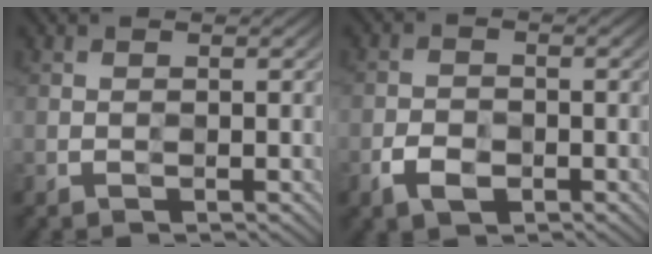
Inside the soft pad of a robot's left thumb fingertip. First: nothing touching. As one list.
[{"total": 2.7, "force": [-1.8, 1.5, 1.2], "torque": [-0.028, -0.002, -0.038]}]